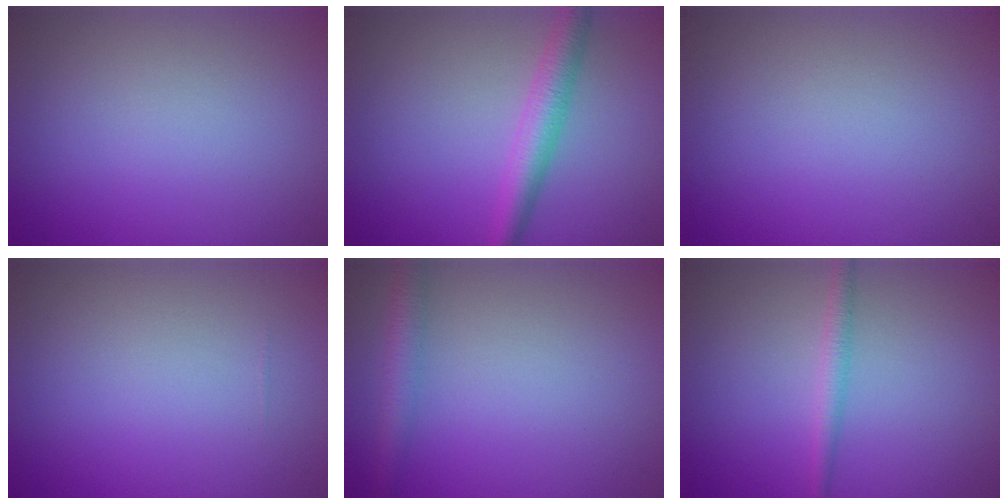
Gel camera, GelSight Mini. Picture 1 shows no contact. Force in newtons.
{"total": 3.4, "press": 3.4, "slide": 0.1}
{"total": 0.0}
{"total": 0.0}
{"total": 2.6, "press": 2.6, "slide": 0.1}
{"total": 1.7, "press": 1.7, "slide": 0.1}